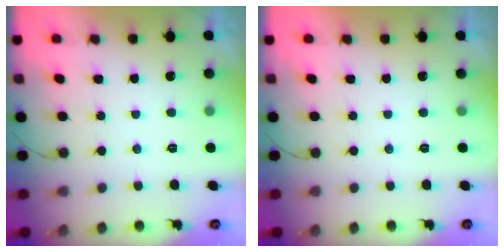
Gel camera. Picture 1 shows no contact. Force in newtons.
{"total": 1.8, "press": 1.8, "slide": 0.1}